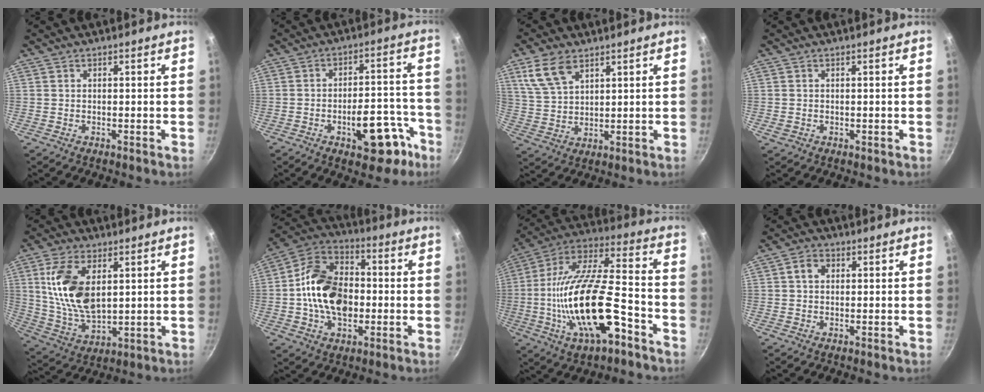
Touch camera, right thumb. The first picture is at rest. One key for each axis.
{"total": 13.5, "fx": -6.6, "fy": 6.5, "fz": 9.8, "tx": -0.082, "ty": 0.059, "tz": -0.081}
{"total": 8.6, "fx": 5.0, "fy": 4.7, "fz": 5.2, "tx": -0.094, "ty": -0.013, "tz": 0.108}
{"total": 0.8, "fx": -0.2, "fy": 0.7, "fz": 0.5, "tx": -0.006, "ty": 0.002, "tz": -0.002}
{"total": 14.5, "fx": 3.7, "fy": 7.9, "fz": 11.6, "tx": -0.215, "ty": -0.020, "tz": 0.081}
{"total": 17.1, "fx": -1.3, "fy": 11.8, "fz": 12.4, "tx": -0.183, "ty": 0.029, "tz": -0.039}
{"total": 24.7, "fx": -7.9, "fy": 9.7, "fz": 21.3, "tx": -0.379, "ty": 0.034, "tz": -0.146}
{"total": 3.2, "fx": 0.6, "fy": 2.5, "fz": 1.9, "tx": -0.025, "ty": 0.007, "tz": 0.006}